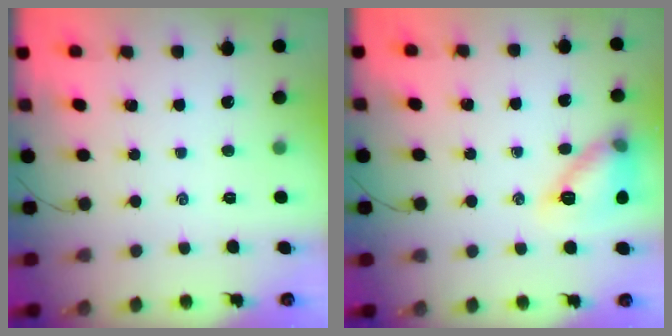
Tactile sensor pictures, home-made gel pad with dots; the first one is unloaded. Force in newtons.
{"total": 12.0, "press": 12.0, "slide": 0.5}